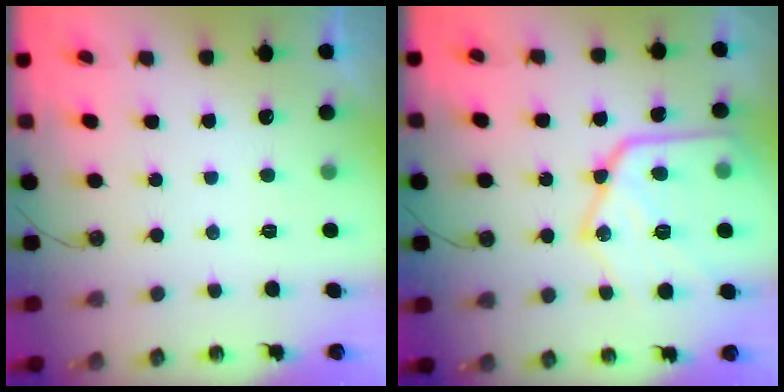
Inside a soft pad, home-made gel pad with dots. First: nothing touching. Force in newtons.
{"total": 23.6, "press": 23.5, "slide": 2.3}